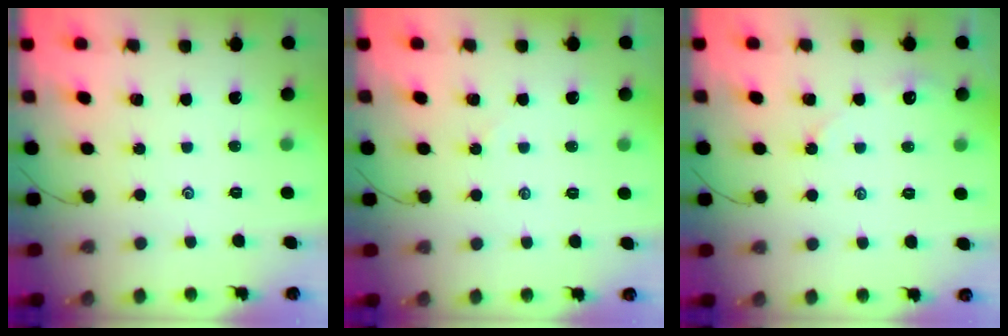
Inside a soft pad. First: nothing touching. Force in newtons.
{"total": 2.4, "press": 2.4, "slide": 0.3}
{"total": 2.9, "press": 2.9, "slide": 0.5}